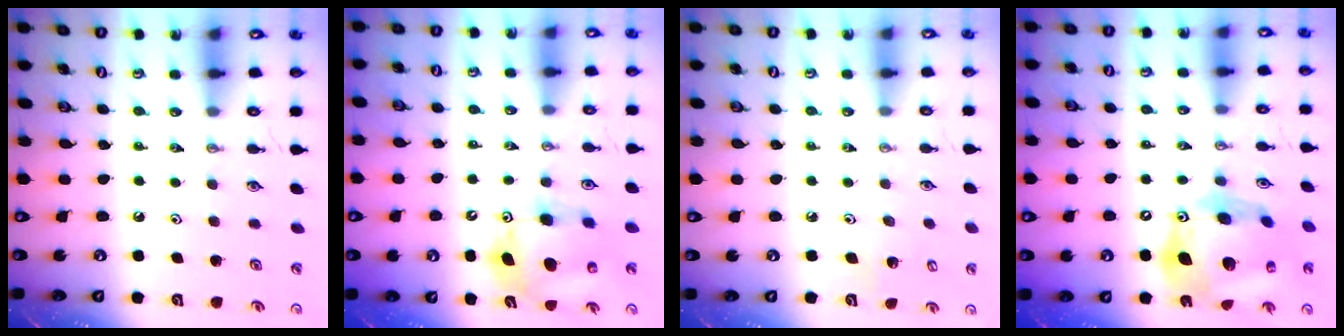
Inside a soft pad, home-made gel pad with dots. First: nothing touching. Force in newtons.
{"total": 12.7, "press": 12.4, "slide": 2.3}
{"total": 4.6, "press": 4.5, "slide": 0.3}
{"total": 21.3, "press": 21.1, "slide": 2.5}